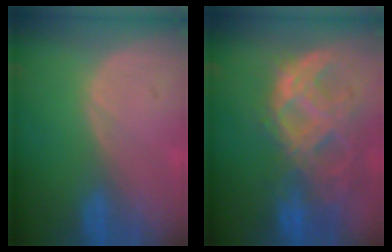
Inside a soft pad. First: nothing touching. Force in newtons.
{"total": 11.2, "press": 9.4, "slide": 6.0}